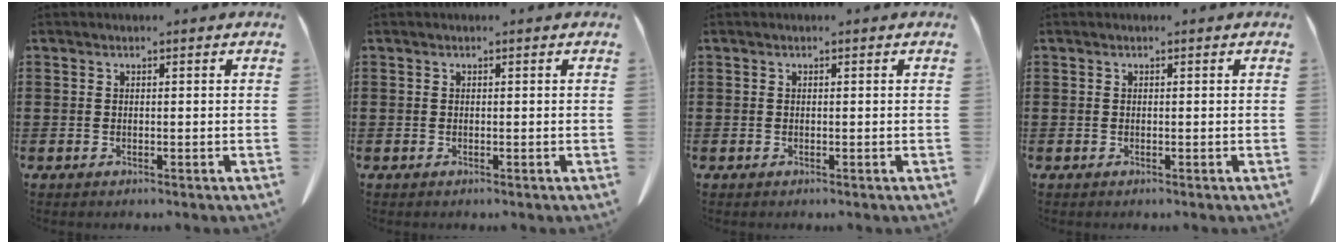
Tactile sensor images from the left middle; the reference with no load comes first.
{"total": 0.0}
{"total": 0.0}
{"total": 0.0}